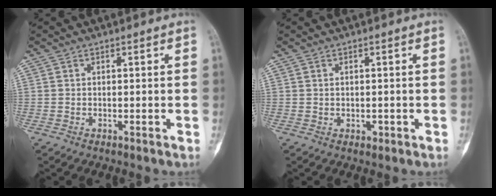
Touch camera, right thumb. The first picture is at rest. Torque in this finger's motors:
{"motor_torque": [-0.21, 0.02, -0.15, 0.15, -0.06]}